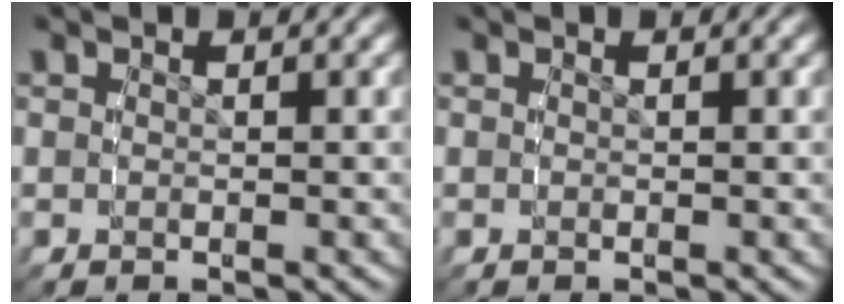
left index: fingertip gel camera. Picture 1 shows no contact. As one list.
[{"total": 0.0}]